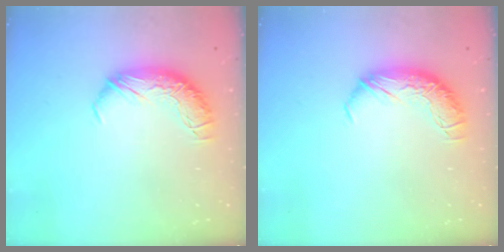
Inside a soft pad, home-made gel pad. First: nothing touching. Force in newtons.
{"total": 0.0}